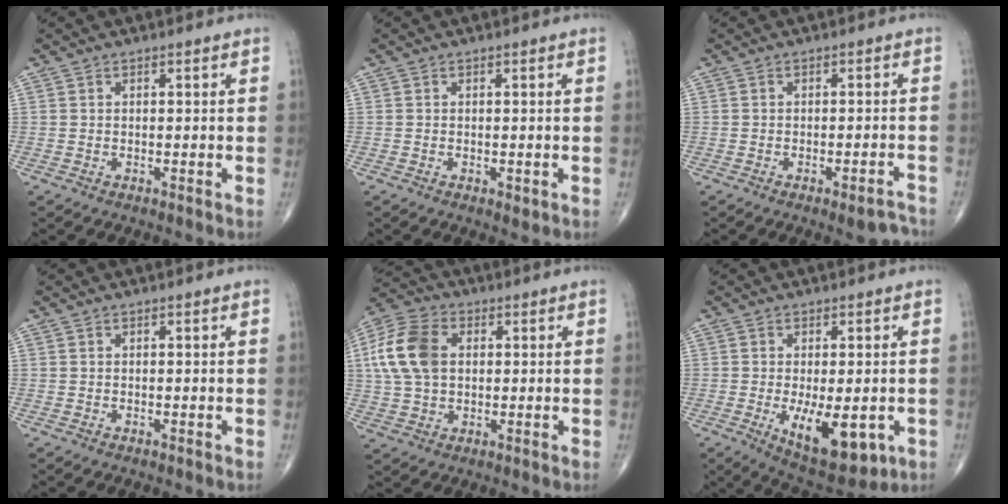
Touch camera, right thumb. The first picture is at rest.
{"total": 1.1, "force": [-0.3, 0.6, 0.9], "torque": [-0.015, -0.005, -0.001]}
{"total": 4.2, "force": [-3.3, 1.2, 2.4], "torque": [-0.018, 0.020, -0.039]}
{"total": 0.0}
{"total": 13.1, "force": [2.2, 8.9, 9.3], "torque": [-0.183, 0.013, 0.036]}
{"total": 12.3, "force": [-3.3, 5.4, 10.5], "torque": [-0.148, -0.016, -0.033]}